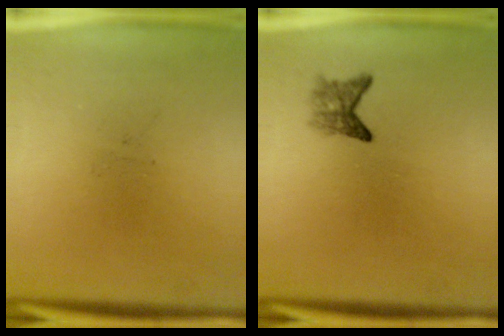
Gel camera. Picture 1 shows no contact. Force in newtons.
{"total": 2.3}